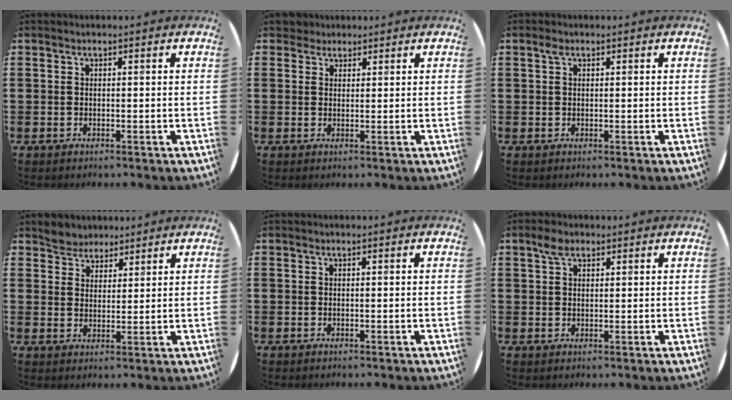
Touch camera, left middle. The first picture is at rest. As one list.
[{"total": 2.2, "force": [2.0, 1.0, 0.1], "torque": [-0.006, 0.006, 0.039]}, {"total": 1.0, "force": [0.6, 0.6, 0.5], "torque": [-0.004, 0.002, 0.008]}, {"total": 3.7, "force": [3.4, 1.3, -0.7], "torque": [0.000, -0.004, 0.066]}, {"total": 0.0}, {"total": 2.6, "force": [1.8, 1.4, 1.3], "torque": [-0.021, 0.004, 0.031]}]